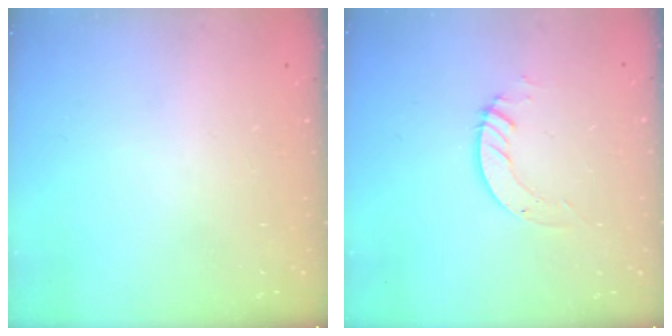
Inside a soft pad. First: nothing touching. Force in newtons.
{"total": 3.6, "press": 3.6, "slide": 0.1}